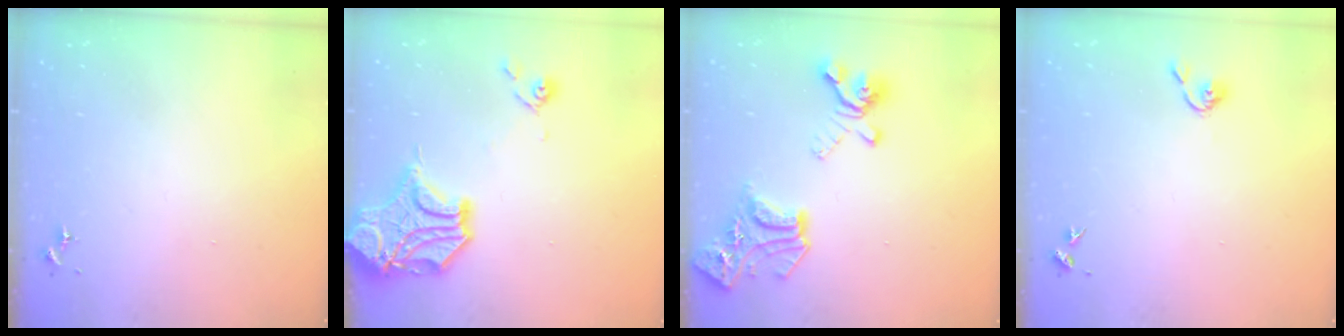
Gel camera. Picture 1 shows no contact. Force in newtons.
{"total": 16.3, "press": 16.1, "slide": 2.6}
{"total": 19.9, "press": 19.9, "slide": 1.2}
{"total": 4.0, "press": 4.0, "slide": 0.7}